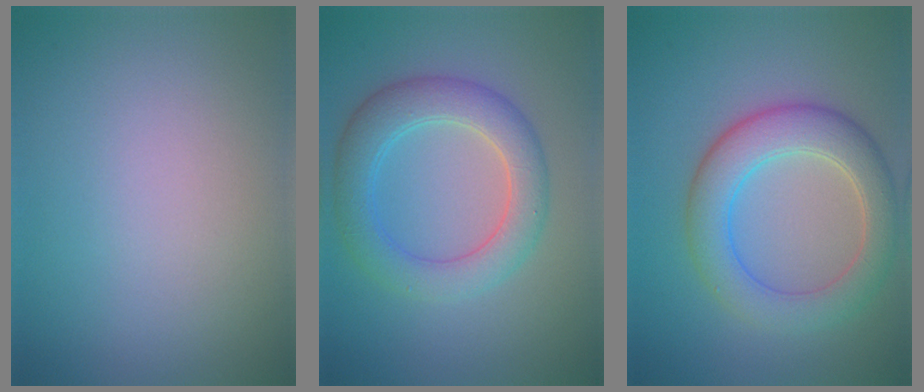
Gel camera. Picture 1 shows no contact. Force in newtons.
{"total": 5.0, "press": 5.0, "slide": 0.1}
{"total": 6.0, "press": 6.0, "slide": 0.2}